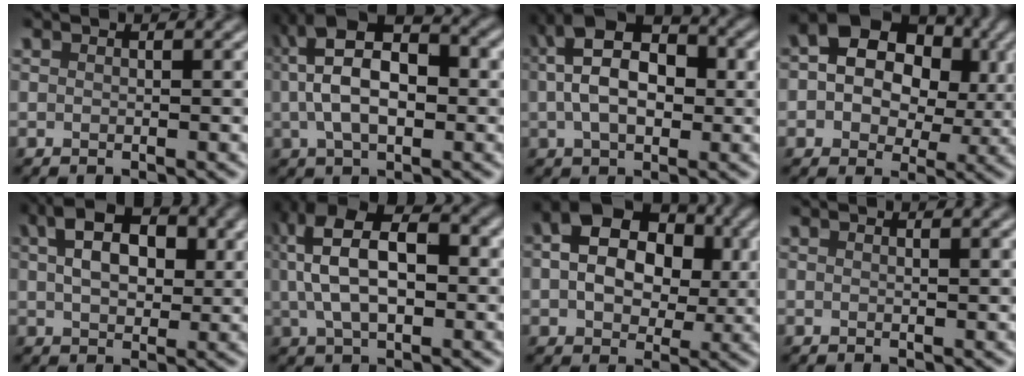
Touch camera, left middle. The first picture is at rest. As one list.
[{"total": 8.8, "force": [0.7, 4.5, 7.6], "torque": [-0.144, 0.022, 0.003]}, {"total": 8.2, "force": [0.9, 4.6, 6.6], "torque": [-0.127, 0.020, 0.005]}, {"total": 11.7, "force": [2.7, 8.7, 7.4], "torque": [-0.099, 0.040, 0.023]}, {"total": 6.6, "force": [2.1, 4.0, 4.9], "torque": [-0.086, 0.018, 0.025]}, {"total": 9.7, "force": [1.6, 4.9, 8.2], "torque": [-0.162, 0.022, 0.020]}, {"total": 10.6, "force": [1.7, 7.4, 7.4], "torque": [-0.112, 0.034, 0.010]}, {"total": 0.7, "force": [0.5, 0.2, 0.5], "torque": [-0.001, 0.002, 0.007]}]